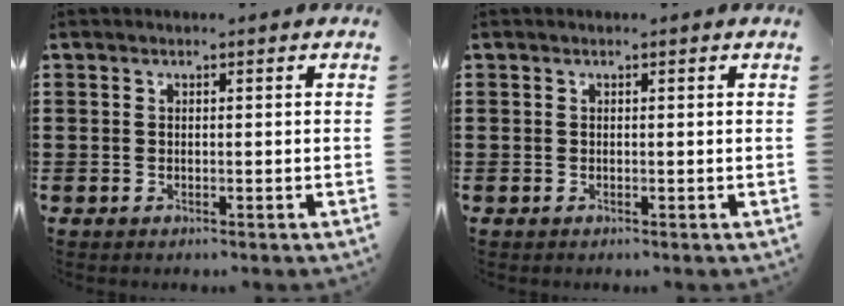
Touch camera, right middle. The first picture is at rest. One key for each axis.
{"total": 0.0}